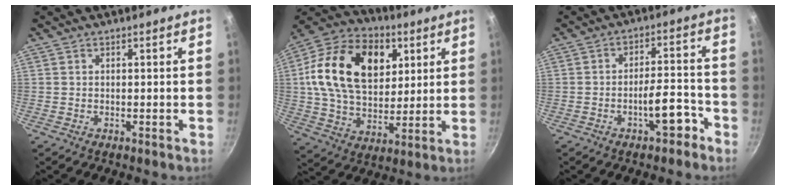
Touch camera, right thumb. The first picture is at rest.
{"total": 23.1, "force": [6.4, 15.3, 16.1], "torque": [-0.256, -0.001, 0.101]}
{"total": 7.3, "force": [-4.1, 2.3, 5.5], "torque": [-0.067, 0.042, -0.053]}